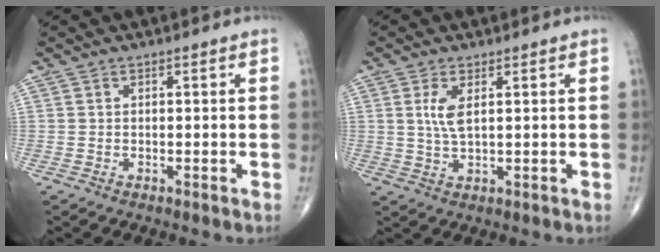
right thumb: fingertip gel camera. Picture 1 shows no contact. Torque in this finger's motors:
{"motor_torque": [-0.56, 0.63, 0.63, 0.23, 0.03]}